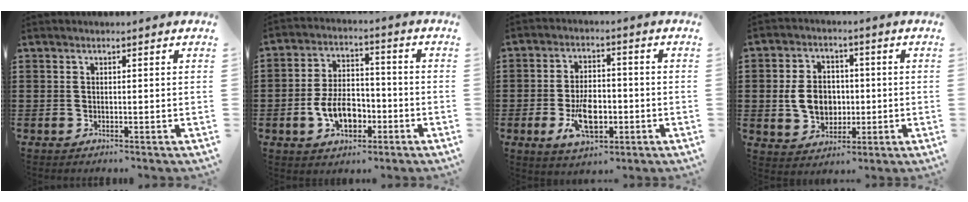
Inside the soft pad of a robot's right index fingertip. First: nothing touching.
{"total": 8.0, "force": [-2.7, 5.1, 5.7], "torque": [-0.119, 0.003, -0.054]}
{"total": 8.0, "force": [-2.3, 4.2, 6.4], "torque": [-0.117, -0.007, -0.043]}
{"total": 7.4, "force": [-0.3, 5.9, 4.5], "torque": [-0.095, 0.005, -0.012]}